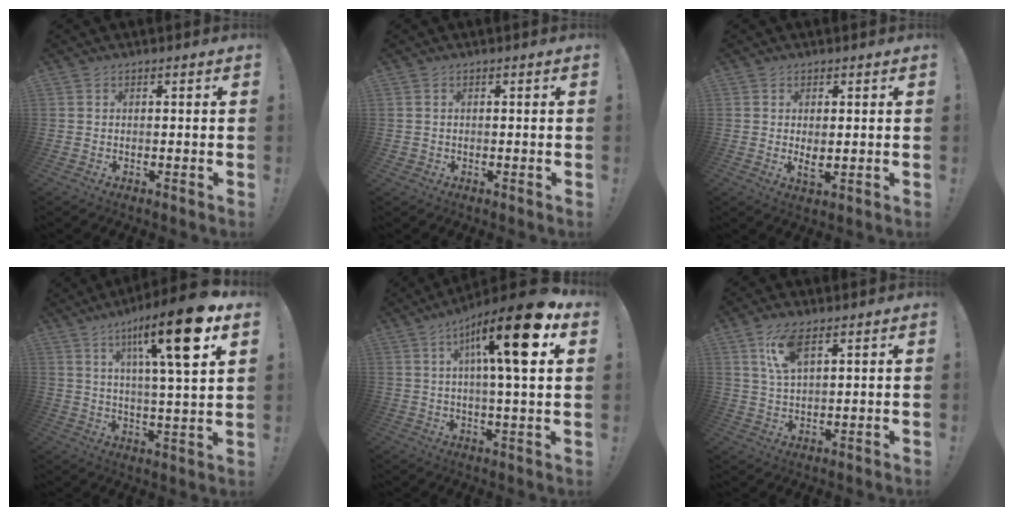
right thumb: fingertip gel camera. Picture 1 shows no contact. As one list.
[{"total": 1.0, "force": [0.0, 1.0, 0.2], "torque": [-0.002, 0.002, 0.000]}, {"total": 3.4, "force": [0.5, 1.5, 3.0], "torque": [-0.047, -0.007, 0.007]}, {"total": 18.4, "force": [8.7, 3.1, 15.9], "torque": [-0.246, -0.040, 0.119]}, {"total": 17.7, "force": [6.0, 3.4, 16.4], "torque": [-0.261, -0.019, 0.075]}, {"total": 8.7, "force": [4.6, 3.5, 6.5], "torque": [-0.120, -0.005, 0.084]}]